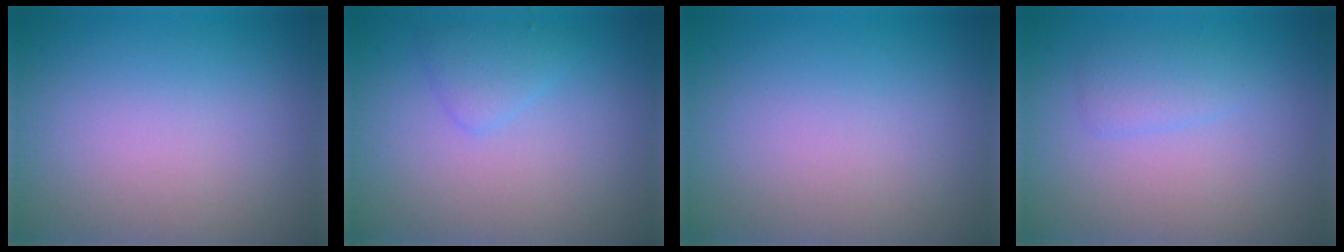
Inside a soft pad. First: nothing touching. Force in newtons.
{"total": 1.6, "press": 1.6, "slide": 0.1}
{"total": 0.0}
{"total": 1.4, "press": 1.4, "slide": 0.2}